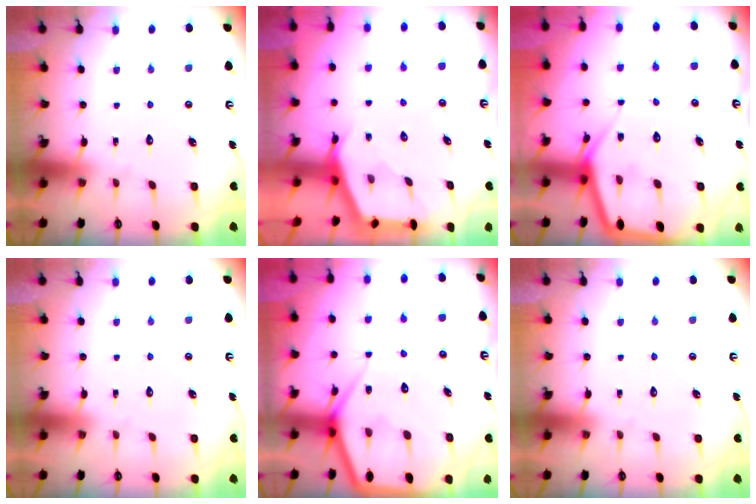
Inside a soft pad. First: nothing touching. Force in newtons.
{"total": 3.0, "press": 3.0, "slide": 0.4}
{"total": 9.0, "press": 8.9, "slide": 0.8}
{"total": 0.0}
{"total": 9.3, "press": 9.3, "slide": 0.8}
{"total": 0.0}